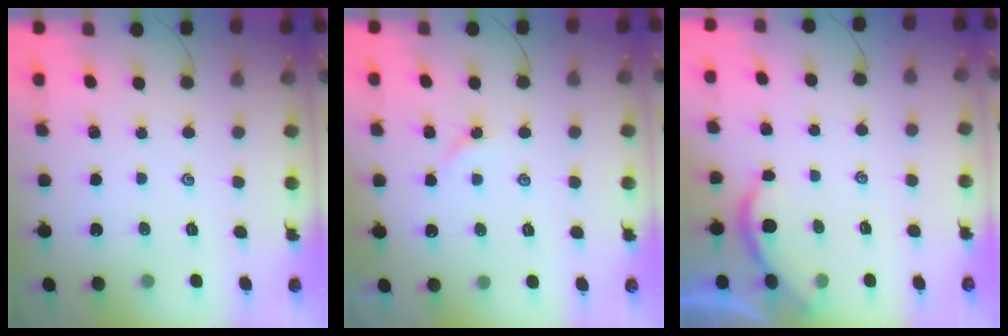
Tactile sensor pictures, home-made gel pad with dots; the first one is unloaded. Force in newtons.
{"total": 1.8, "press": 1.8, "slide": 0.4}
{"total": 1.6, "press": 1.6, "slide": 0.1}